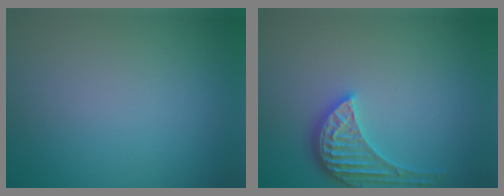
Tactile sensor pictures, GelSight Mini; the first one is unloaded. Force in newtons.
{"total": 3.5, "press": 3.3, "slide": 1.0}